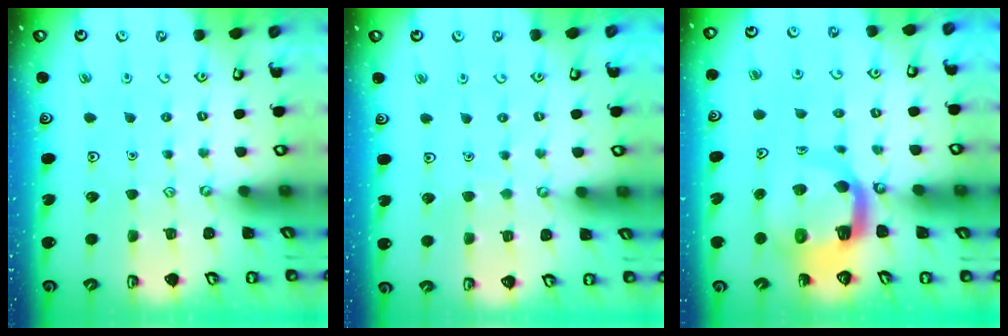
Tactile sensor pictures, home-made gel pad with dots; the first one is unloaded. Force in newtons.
{"total": 1.5, "press": 1.5, "slide": 0.2}
{"total": 9.0, "press": 9.0, "slide": 1.2}